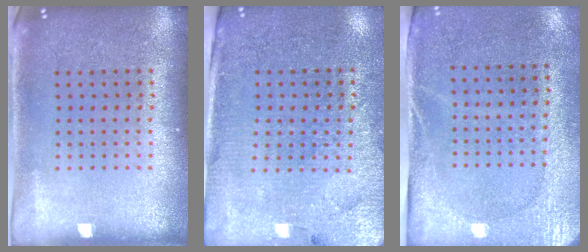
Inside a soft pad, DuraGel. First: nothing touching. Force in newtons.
{"total": 3.1, "press": 2.9, "slide": 1.1}
{"total": 2.8, "press": 2.3, "slide": 1.6}